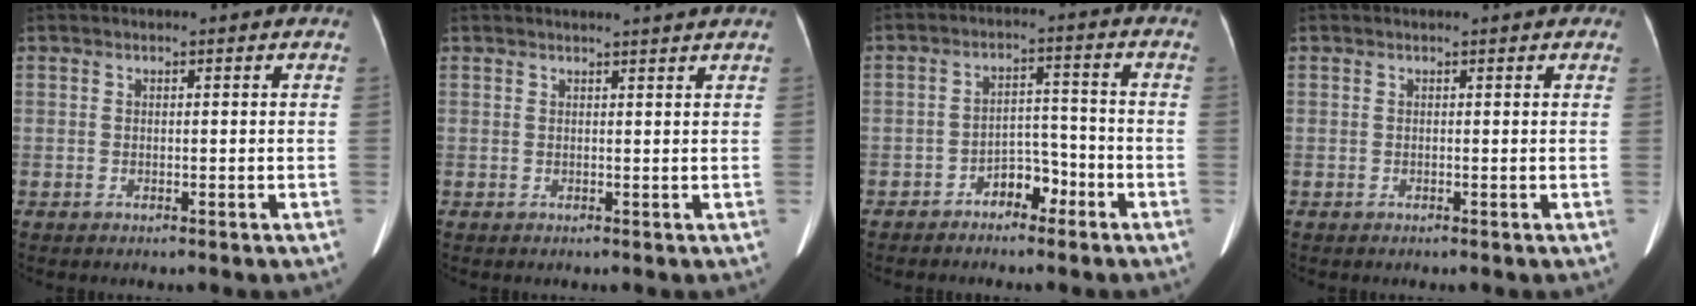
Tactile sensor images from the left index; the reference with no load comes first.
{"total": 3.9, "force": [3.6, -0.7, 1.4], "torque": [-0.017, 0.007, 0.038]}
{"total": 4.5, "force": [-3.0, 2.3, 2.4], "torque": [-0.035, 0.015, -0.050]}
{"total": 2.1, "force": [1.7, 0.6, 1.1], "torque": [-0.012, 0.013, 0.012]}